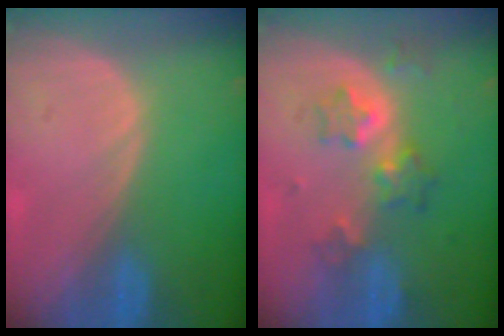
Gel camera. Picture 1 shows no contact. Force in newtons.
{"total": 6.5, "press": 5.6, "slide": 3.1}